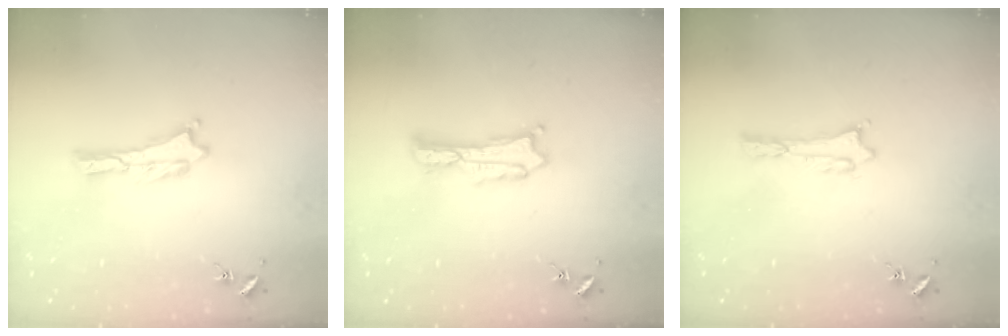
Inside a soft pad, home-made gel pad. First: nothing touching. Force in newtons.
{"total": 1.8, "press": 1.8, "slide": 0.3}
{"total": 0.7, "press": 0.7, "slide": 0.1}